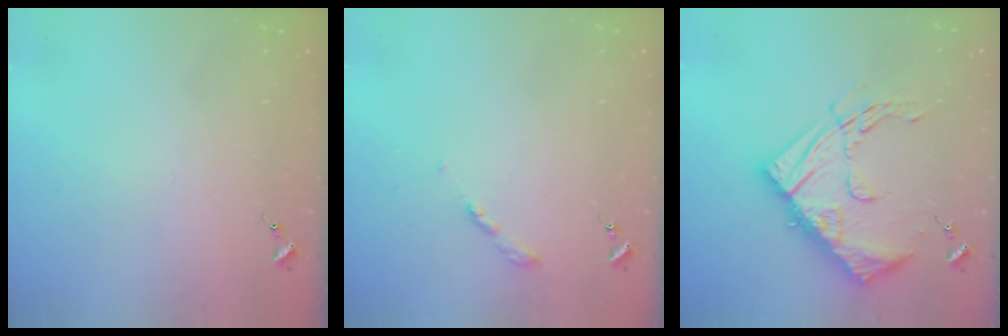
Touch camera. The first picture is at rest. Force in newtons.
{"total": 2.7, "press": 2.6, "slide": 0.3}
{"total": 18.8, "press": 18.7, "slide": 1.2}